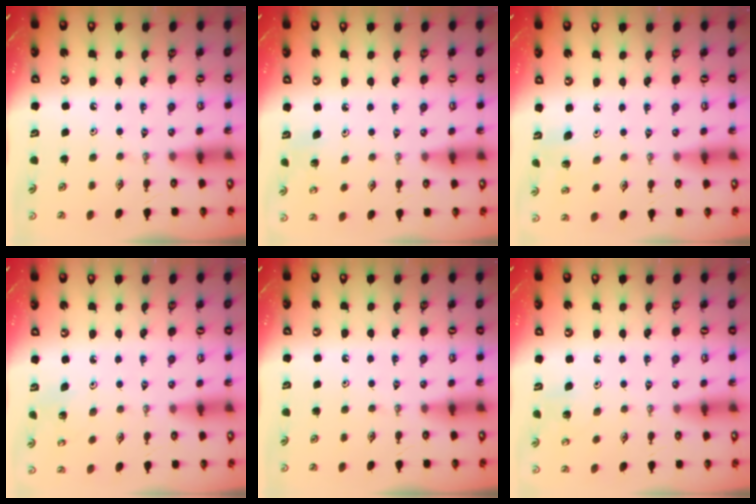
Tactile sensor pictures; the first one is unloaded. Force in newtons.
{"total": 5.1, "press": 4.7, "slide": 1.9}
{"total": 3.1, "press": 2.4, "slide": 2.0}
{"total": 2.0, "press": 2.0, "slide": 0.1}
{"total": 0.0}
{"total": 6.4, "press": 6.3, "slide": 0.6}